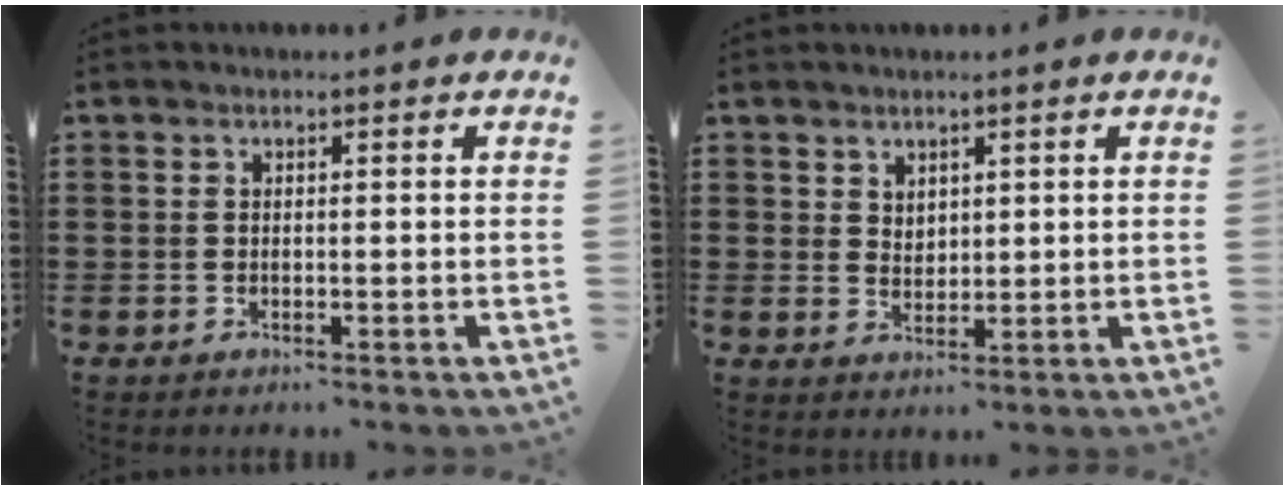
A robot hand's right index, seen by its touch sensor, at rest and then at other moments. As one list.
[{"total": 2.3, "force": [1.8, 1.3, 0.2], "torque": [-0.008, 0.005, 0.036]}]